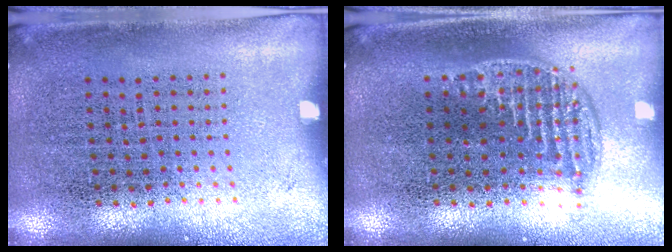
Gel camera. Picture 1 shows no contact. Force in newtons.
{"total": 1.3, "press": 1.1, "slide": 0.6}